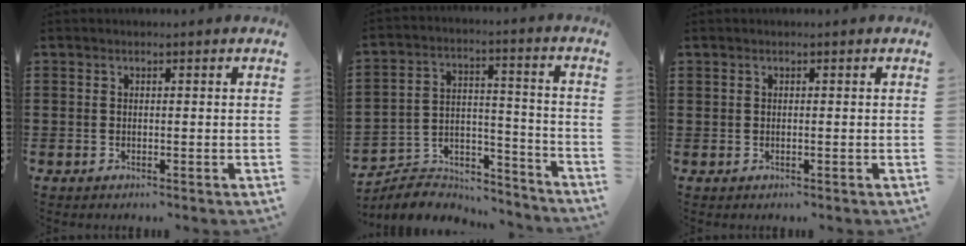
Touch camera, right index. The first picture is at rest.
{"total": 7.0, "force": [-6.5, 2.2, 1.3], "torque": [-0.029, 0.014, -0.129]}
{"total": 0.0}